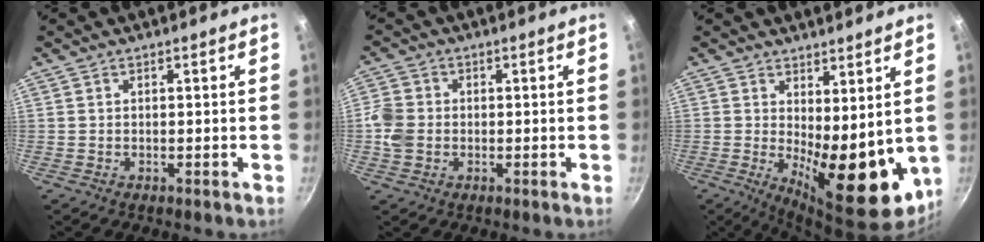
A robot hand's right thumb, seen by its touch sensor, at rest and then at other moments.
{"total": 5.4, "force": [-0.9, 4.6, 2.8], "torque": [-0.049, 0.010, -0.024]}
{"total": 13.8, "force": [0.8, 5.6, 12.6], "torque": [-0.144, -0.031, 0.027]}